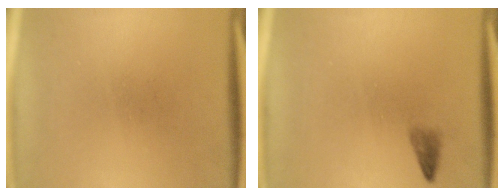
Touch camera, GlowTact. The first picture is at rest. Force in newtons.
{"total": 1.2}